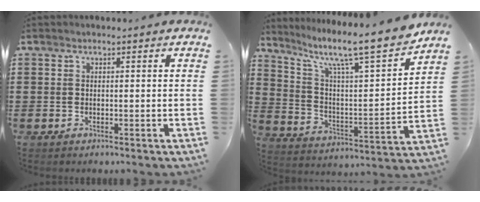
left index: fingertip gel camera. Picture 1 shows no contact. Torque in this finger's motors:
{"motor_torque": [0.56, 0.32, 0.77, 0.20]}